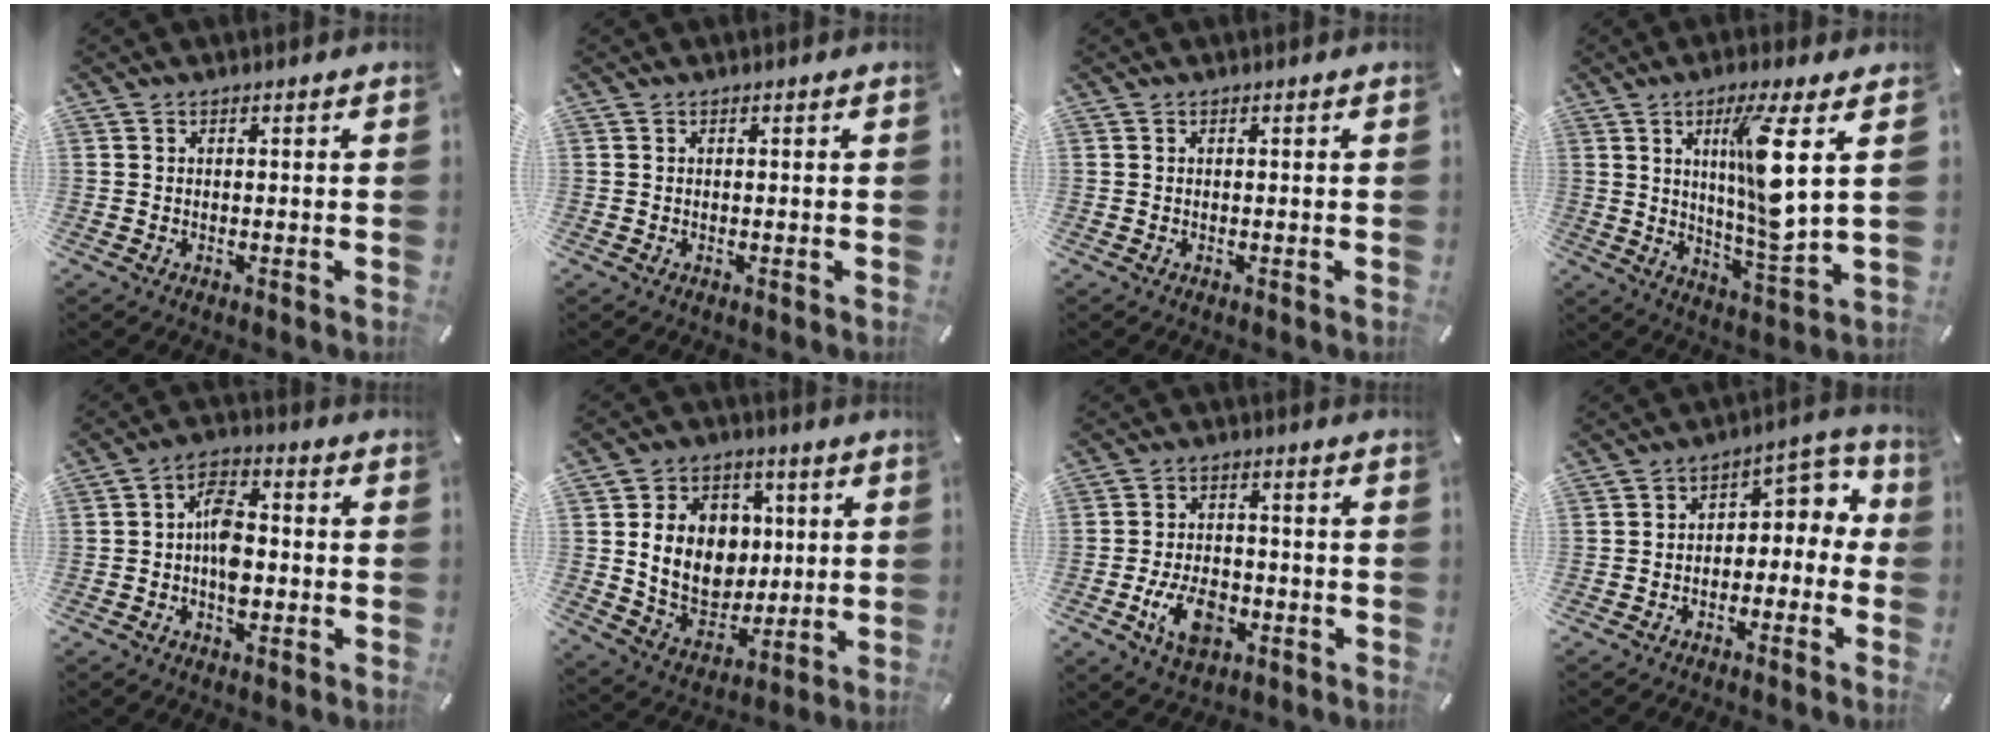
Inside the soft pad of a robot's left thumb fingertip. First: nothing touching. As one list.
[{"total": 0.0}, {"total": 0.0}, {"total": 13.9, "force": [4.0, 1.9, 13.2], "torque": [-0.224, -0.024, 0.056]}, {"total": 8.0, "force": [-1.5, 4.8, 6.2], "torque": [-0.114, 0.009, -0.028]}, {"total": 14.8, "force": [2.4, 12.4, 7.7], "torque": [-0.142, -0.003, 0.053]}, {"total": 9.6, "force": [-3.6, 6.0, 6.5], "torque": [-0.130, 0.008, -0.063]}, {"total": 5.8, "force": [-0.4, 4.7, 3.4], "torque": [-0.040, -0.003, -0.014]}]